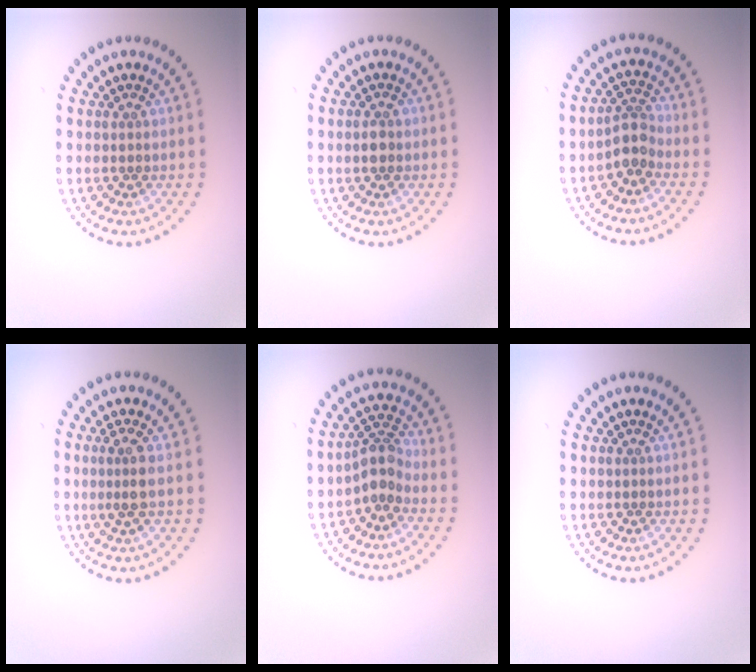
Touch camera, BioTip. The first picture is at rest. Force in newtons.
{"total": 1.2, "press": 1.2, "slide": 0.1}
{"total": 2.2, "press": 1.8, "slide": 1.3}
{"total": 2.1, "press": 1.7, "slide": 1.2}
{"total": 2.7, "press": 2.1, "slide": 1.8}
{"total": 0.0}